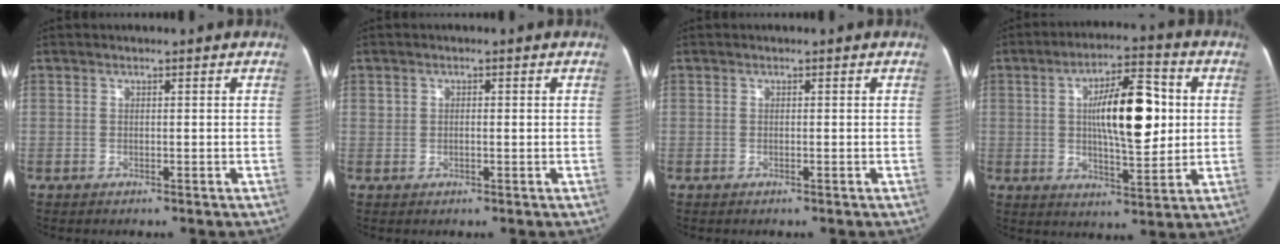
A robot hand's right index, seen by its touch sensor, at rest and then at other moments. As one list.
[{"total": 1.3, "force": [0.1, 1.0, 0.8], "torque": [-0.020, 0.013, 0.004]}, {"total": 0.0}, {"total": 13.5, "force": [1.9, 4.1, 12.8], "torque": [-0.204, 0.019, 0.030]}]